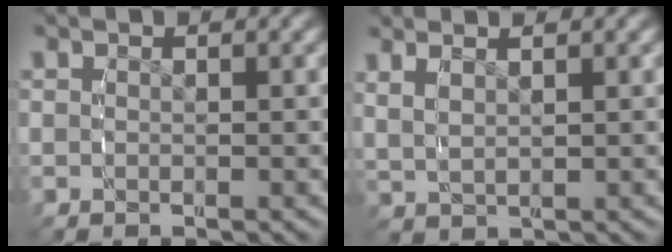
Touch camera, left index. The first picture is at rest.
{"total": 2.5, "force": [1.6, 1.1, 1.6], "torque": [-0.033, 0.003, 0.037]}